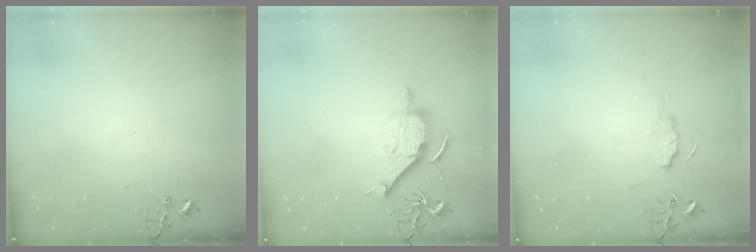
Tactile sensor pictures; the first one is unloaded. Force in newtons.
{"total": 12.0, "press": 11.9, "slide": 1.1}
{"total": 7.0, "press": 7.0, "slide": 0.8}